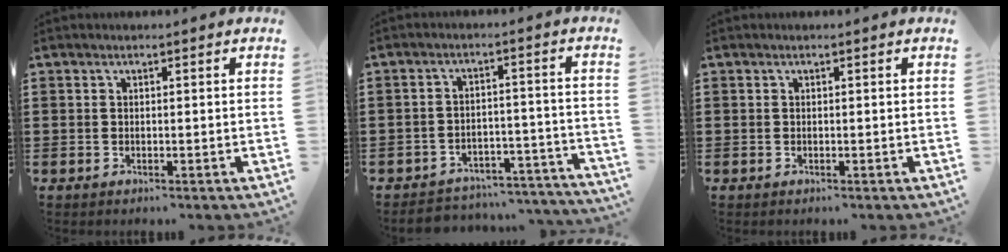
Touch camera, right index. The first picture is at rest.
{"total": 4.0, "force": [-3.9, 0.7, 0.5], "torque": [-0.015, 0.002, -0.081]}
{"total": 0.0}